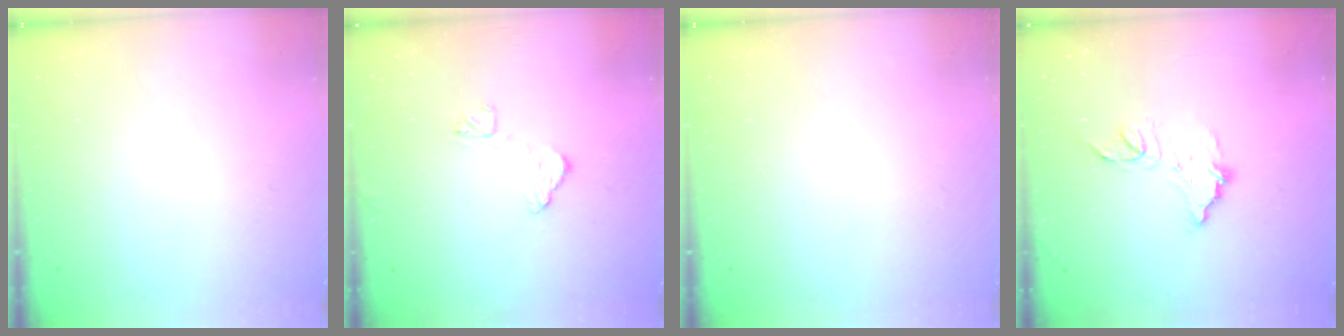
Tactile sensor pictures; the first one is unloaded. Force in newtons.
{"total": 8.3, "press": 8.3, "slide": 0.3}
{"total": 0.0}
{"total": 10.1, "press": 10.1, "slide": 0.7}